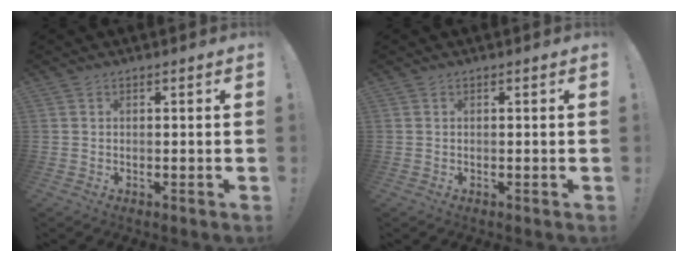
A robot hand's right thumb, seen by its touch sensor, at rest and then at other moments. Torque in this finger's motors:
{"motor_torque": [-0.12, -0.05, 0.23, -0.24, 0.06]}